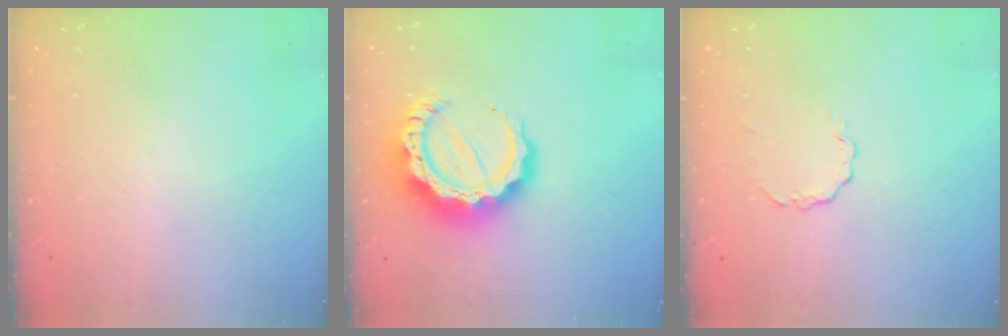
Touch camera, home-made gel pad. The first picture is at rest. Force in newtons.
{"total": 15.2, "press": 15.1, "slide": 1.3}
{"total": 1.7, "press": 1.7, "slide": 0.2}